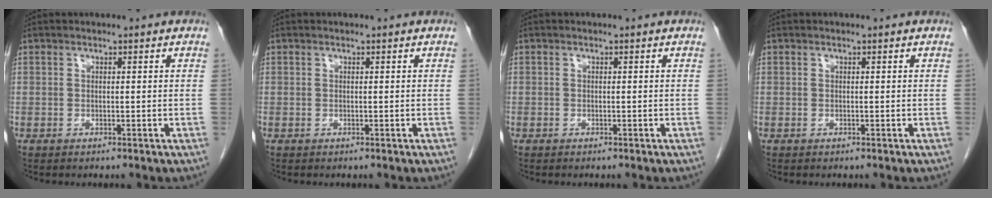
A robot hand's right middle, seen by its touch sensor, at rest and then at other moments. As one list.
[{"total": 0.0}, {"total": 0.0}, {"total": 0.0}]